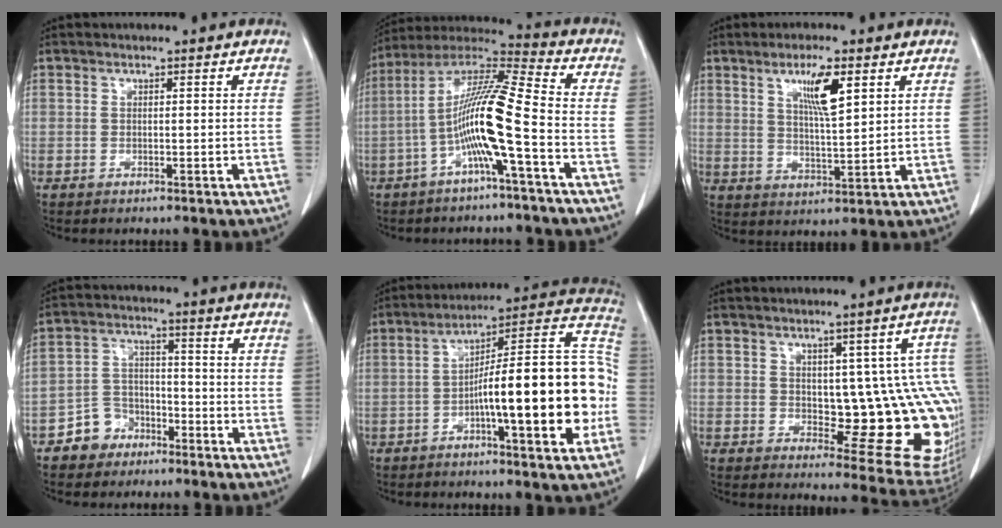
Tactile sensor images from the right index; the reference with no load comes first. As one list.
[{"total": 12.8, "force": [-3.7, -0.7, 12.2], "torque": [-0.236, 0.017, -0.078]}, {"total": 7.1, "force": [3.4, 0.9, 6.2], "torque": [-0.111, -0.005, 0.060]}, {"total": 6.2, "force": [-4.2, 4.4, 0.9], "torque": [-0.014, 0.015, -0.075]}, {"total": 21.1, "force": [-4.5, 2.2, 20.4], "torque": [-0.252, 0.031, -0.063]}, {"total": 15.5, "force": [-0.3, 5.6, 14.4], "torque": [-0.117, 0.013, 0.013]}]